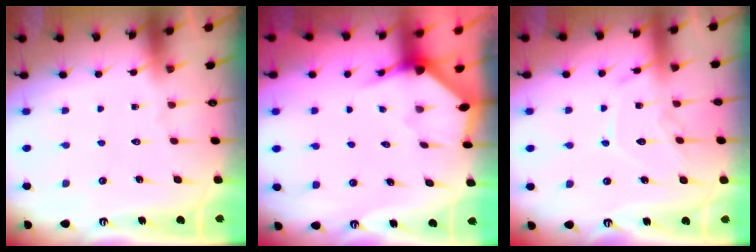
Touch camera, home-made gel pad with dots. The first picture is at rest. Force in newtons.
{"total": 2.9, "press": 2.9, "slide": 0.3}
{"total": 11.4, "press": 11.4, "slide": 0.4}